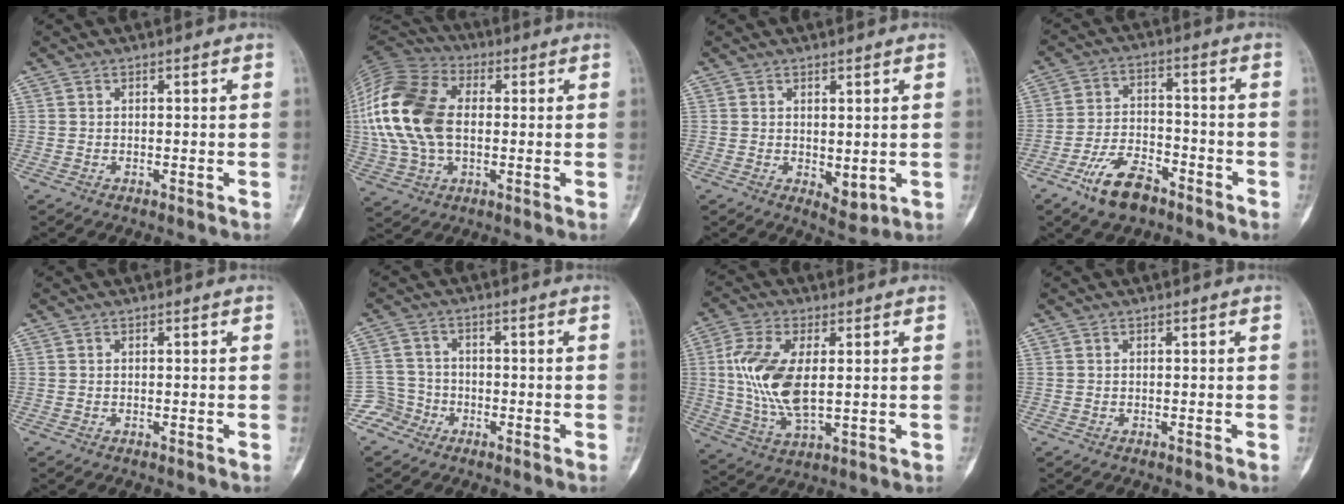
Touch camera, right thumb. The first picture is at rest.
{"total": 20.2, "force": [1.0, 12.9, 15.5], "torque": [-0.333, 0.015, 0.018]}
{"total": 3.7, "force": [0.0, 2.0, 3.0], "torque": [-0.033, -0.013, 0.011]}
{"total": 10.2, "force": [-6.6, 5.0, 5.9], "torque": [-0.102, 0.038, -0.122]}
{"total": 0.0}
{"total": 4.8, "force": [-2.9, 3.9, -0.5], "torque": [0.039, 0.029, -0.063]}
{"total": 14.0, "force": [1.6, 6.9, 12.1], "torque": [-0.251, -0.010, 0.036]}
{"total": 0.0}